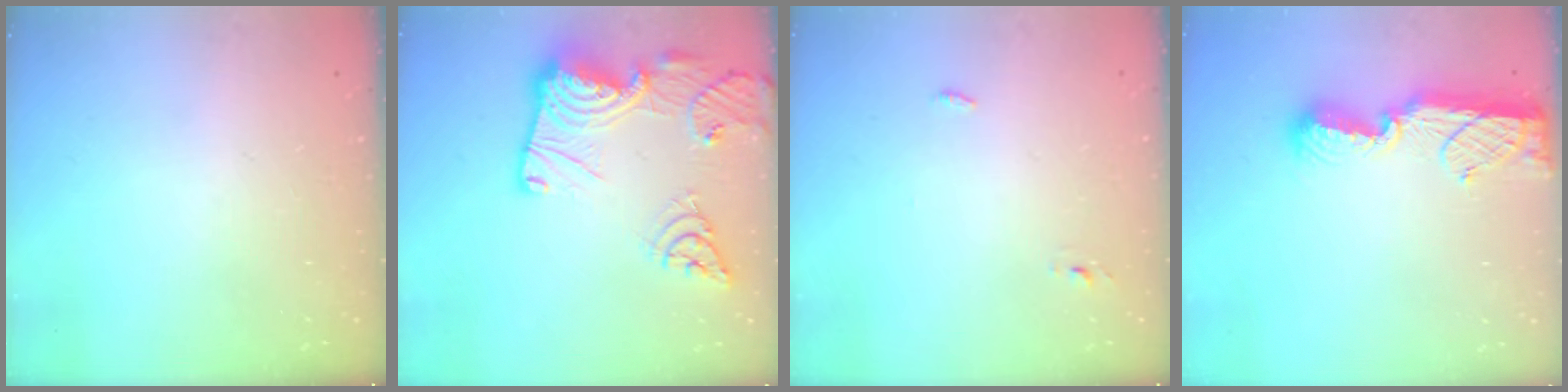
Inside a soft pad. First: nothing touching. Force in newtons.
{"total": 22.7, "press": 22.6, "slide": 2.4}
{"total": 2.8, "press": 2.6, "slide": 0.9}
{"total": 11.0, "press": 11.0, "slide": 1.0}